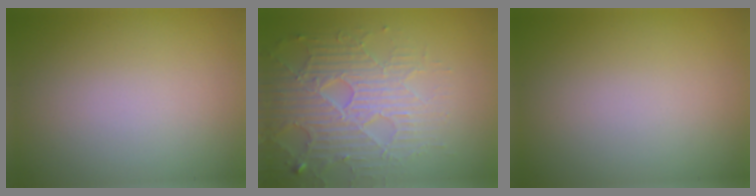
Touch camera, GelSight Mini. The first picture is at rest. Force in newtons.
{"total": 5.3, "press": 4.9, "slide": 2.2}
{"total": 0.0}